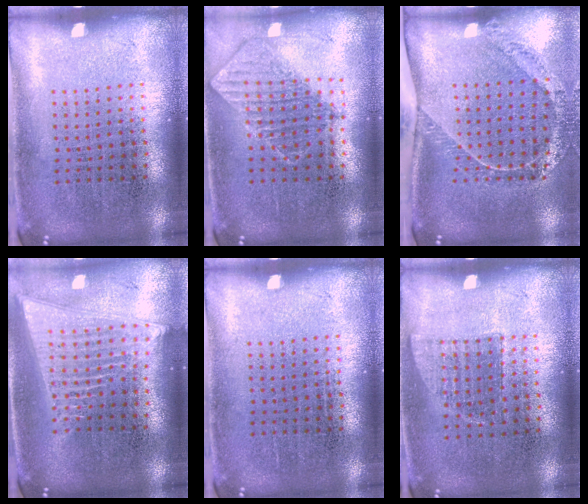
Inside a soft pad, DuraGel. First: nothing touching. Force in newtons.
{"total": 0.9, "press": 0.9, "slide": 0.1}
{"total": 1.7, "press": 1.5, "slide": 0.8}
{"total": 2.1, "press": 1.8, "slide": 1.1}
{"total": 0.0}
{"total": 0.7, "press": 0.7, "slide": 0.2}